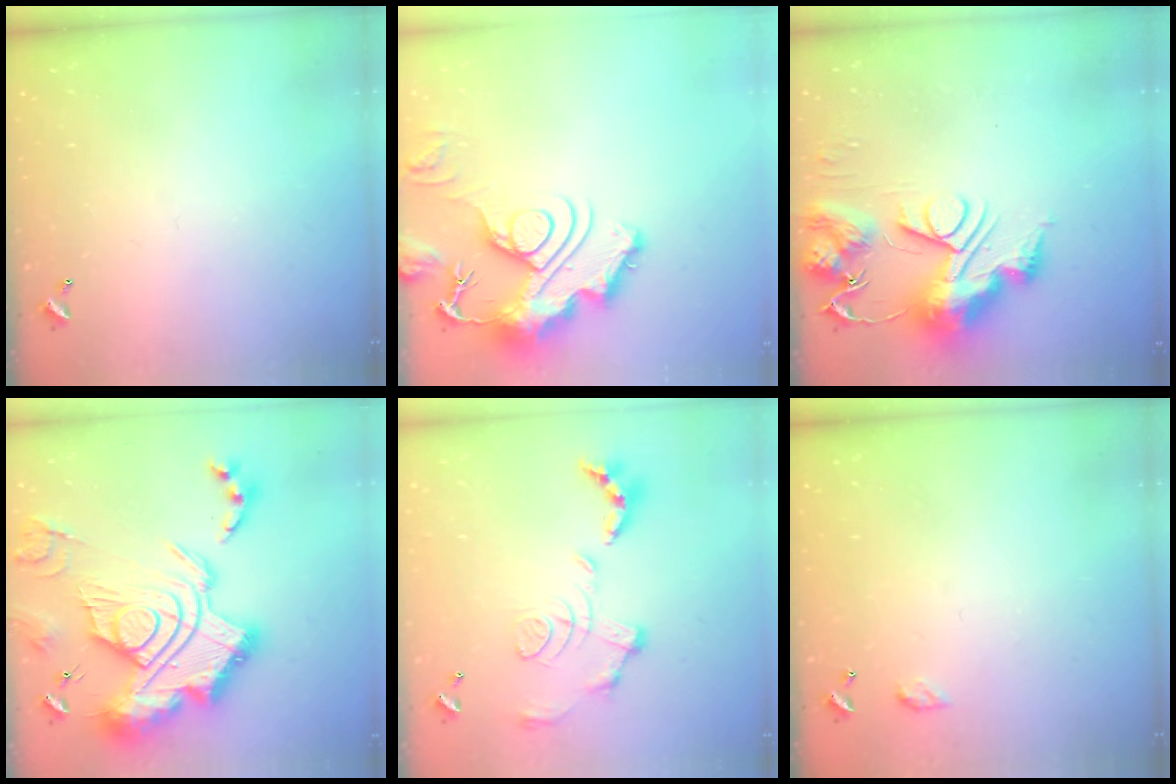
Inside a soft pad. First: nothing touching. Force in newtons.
{"total": 17.0, "press": 16.9, "slide": 1.8}
{"total": 14.3, "press": 14.2, "slide": 1.6}
{"total": 3.9, "press": 3.0, "slide": 2.5}
{"total": 1.5, "press": 0.8, "slide": 1.3}
{"total": 3.2, "press": 3.2, "slide": 0.4}